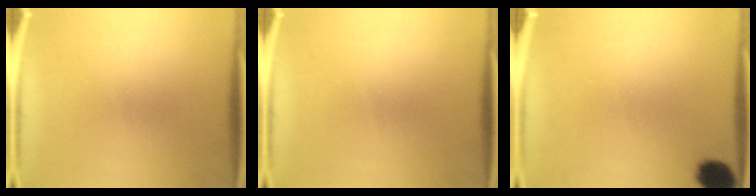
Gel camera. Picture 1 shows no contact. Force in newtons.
{"total": 0.0}
{"total": 6.7}